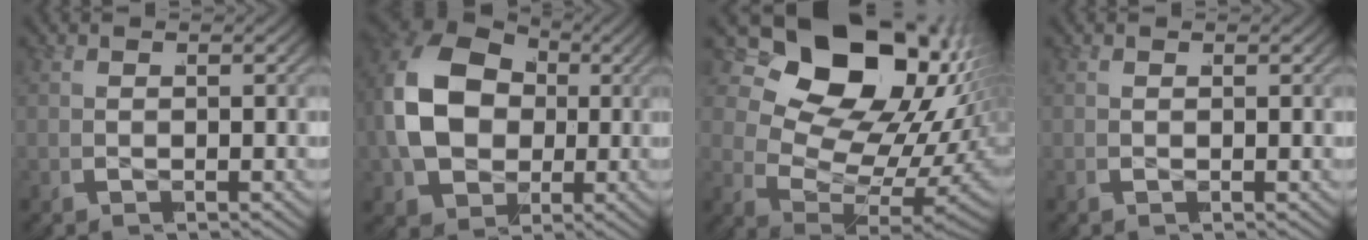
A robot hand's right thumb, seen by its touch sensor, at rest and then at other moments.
{"total": 14.5, "force": [1.5, 11.0, 9.2], "torque": [-0.243, -0.022, 0.033]}
{"total": 19.6, "force": [1.1, 12.8, 14.8], "torque": [-0.281, -0.035, 0.024]}
{"total": 0.0}